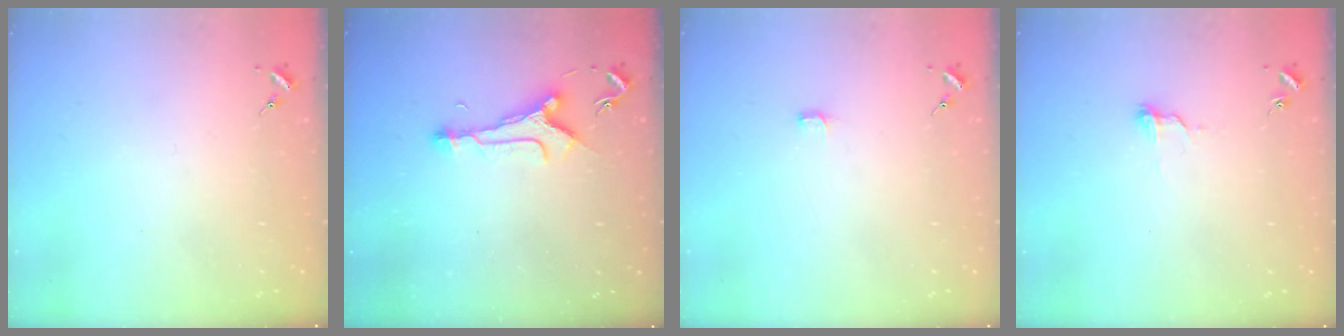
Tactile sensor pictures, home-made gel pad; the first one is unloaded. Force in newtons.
{"total": 8.5, "press": 8.5, "slide": 0.6}
{"total": 2.7, "press": 2.7, "slide": 0.3}
{"total": 7.7, "press": 7.6, "slide": 0.7}